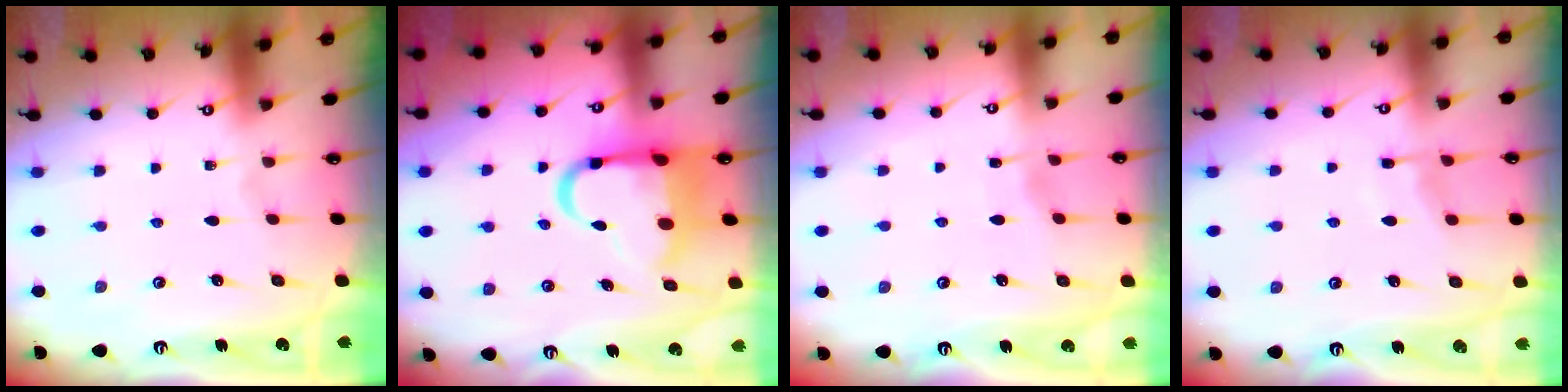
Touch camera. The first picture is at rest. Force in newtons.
{"total": 13.2, "press": 12.9, "slide": 2.9}
{"total": 2.8, "press": 2.8, "slide": 0.4}
{"total": 5.7, "press": 5.7, "slide": 0.6}